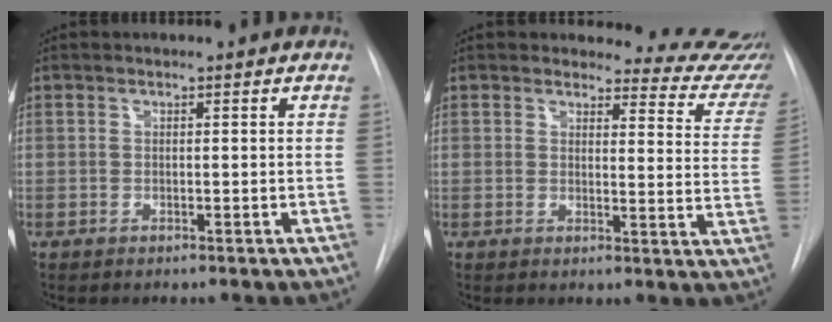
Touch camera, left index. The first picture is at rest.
{"total": 12.3, "force": [12.2, 1.6, 0.2], "torque": [0.033, -0.104, 0.099]}